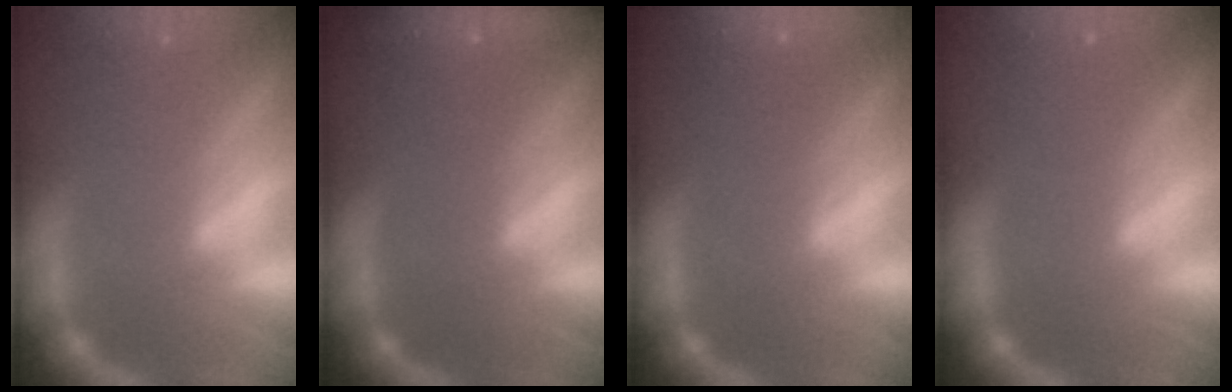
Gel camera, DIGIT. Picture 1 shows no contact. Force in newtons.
{"total": 4.0}
{"total": 8.5}
{"total": 0.0}